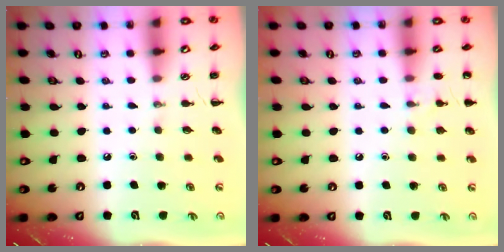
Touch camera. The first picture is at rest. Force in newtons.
{"total": 5.3, "press": 5.1, "slide": 1.4}